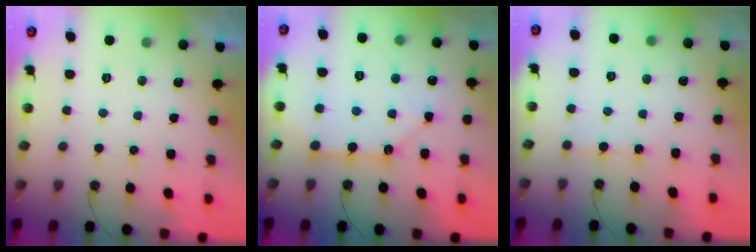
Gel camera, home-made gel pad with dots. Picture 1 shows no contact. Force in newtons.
{"total": 11.1, "press": 11.1, "slide": 1.1}
{"total": 4.9, "press": 4.8, "slide": 0.4}